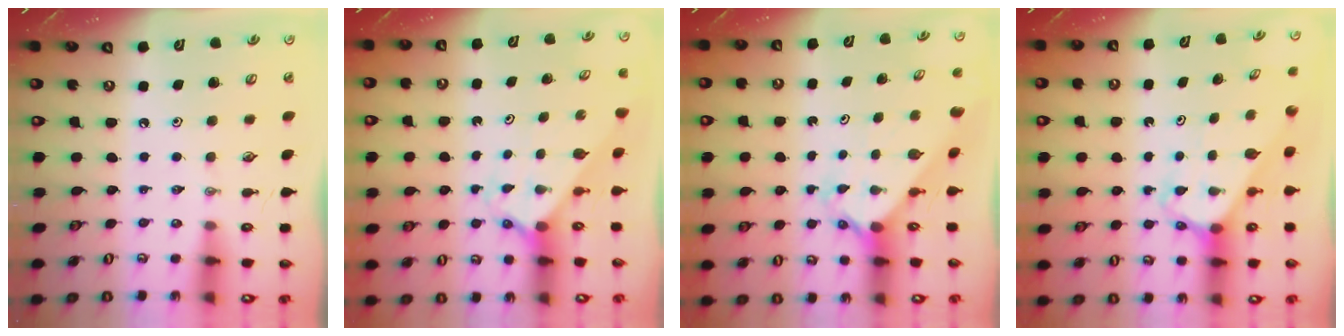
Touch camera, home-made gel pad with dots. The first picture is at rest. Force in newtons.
{"total": 1.9, "press": 1.9, "slide": 0.1}
{"total": 2.5, "press": 2.5, "slide": 0.3}
{"total": 2.9, "press": 2.9, "slide": 0.2}